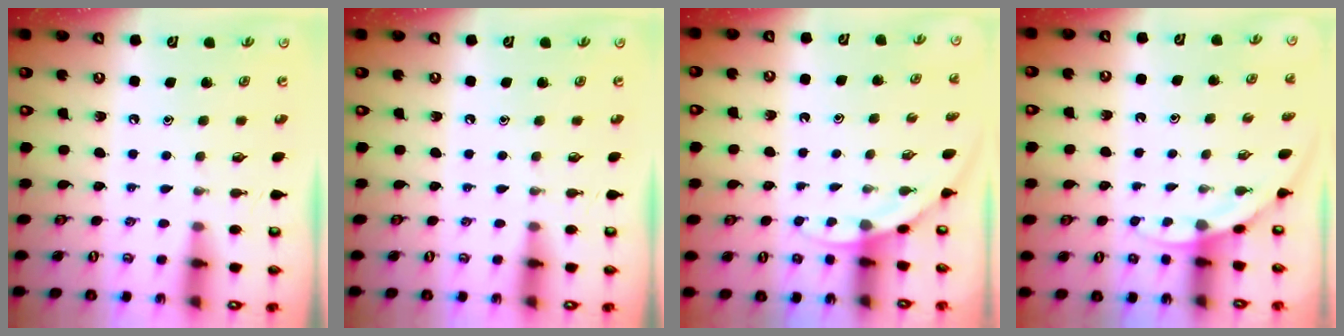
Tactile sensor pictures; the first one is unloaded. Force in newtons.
{"total": 0.0}
{"total": 3.4, "press": 3.4, "slide": 0.2}
{"total": 3.4, "press": 3.4, "slide": 0.2}